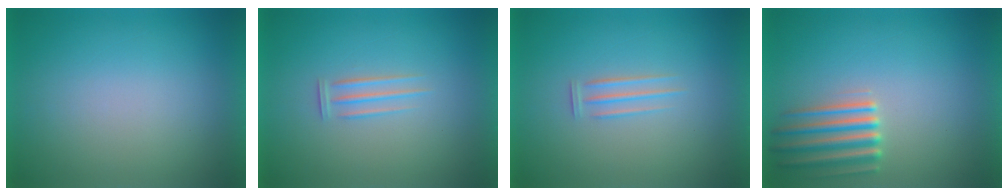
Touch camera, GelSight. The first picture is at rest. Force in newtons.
{"total": 1.2}
{"total": 1.6}
{"total": 4.3}